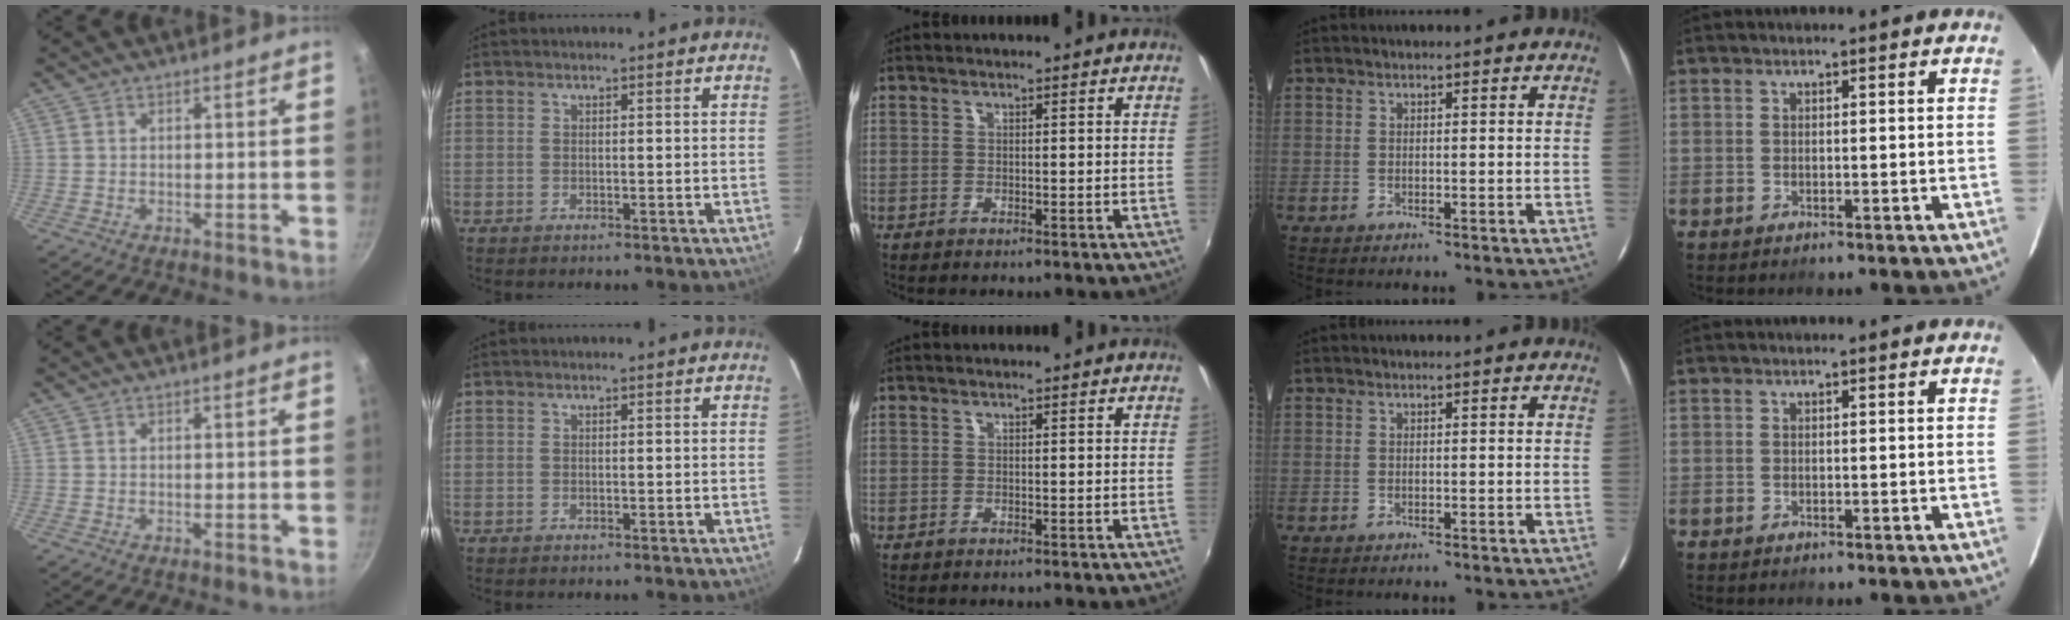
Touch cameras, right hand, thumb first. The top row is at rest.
{}